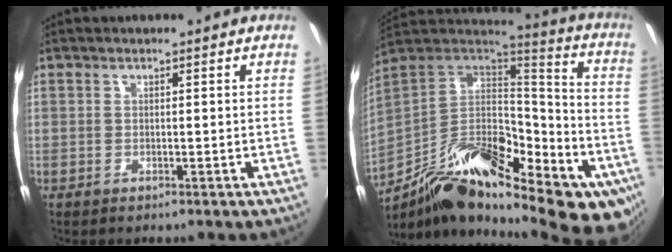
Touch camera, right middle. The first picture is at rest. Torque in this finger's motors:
{"motor_torque": [1.07, -1.07, 0.84, 0.21]}